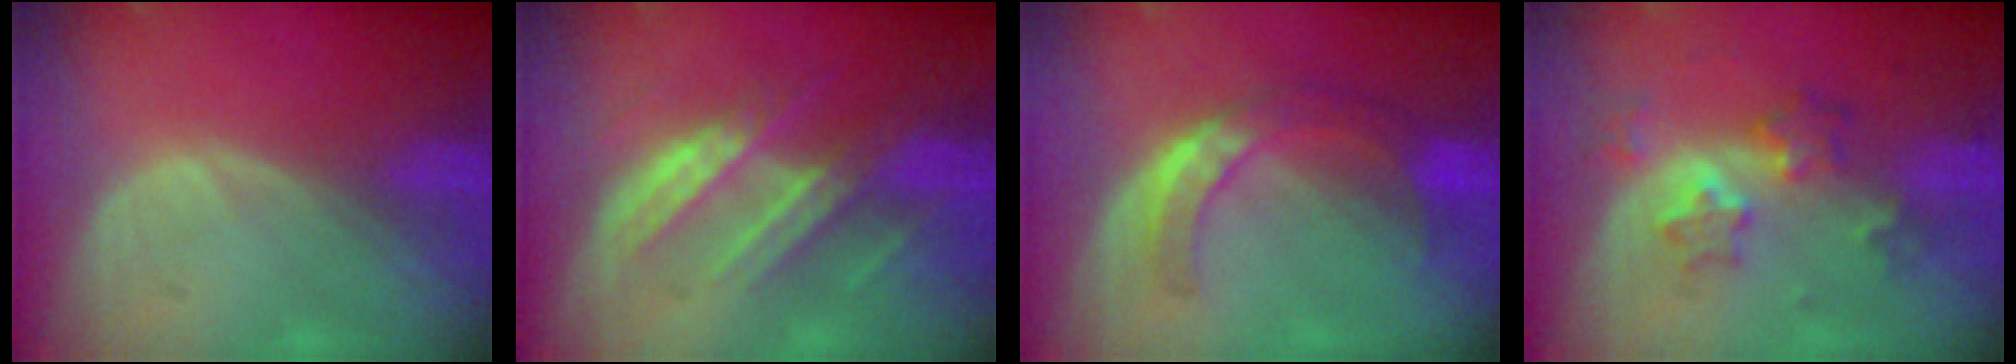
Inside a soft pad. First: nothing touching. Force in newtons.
{"total": 8.2, "press": 7.6, "slide": 3.1}
{"total": 7.5, "press": 6.5, "slide": 3.8}
{"total": 6.2, "press": 5.5, "slide": 3.0}